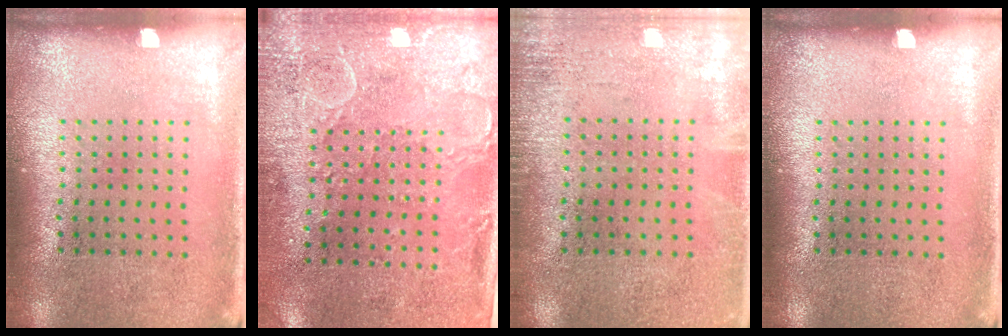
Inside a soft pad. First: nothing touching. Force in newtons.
{"total": 3.0, "press": 2.3, "slide": 1.9}
{"total": 1.5, "press": 1.5, "slide": 0.2}
{"total": 0.0}